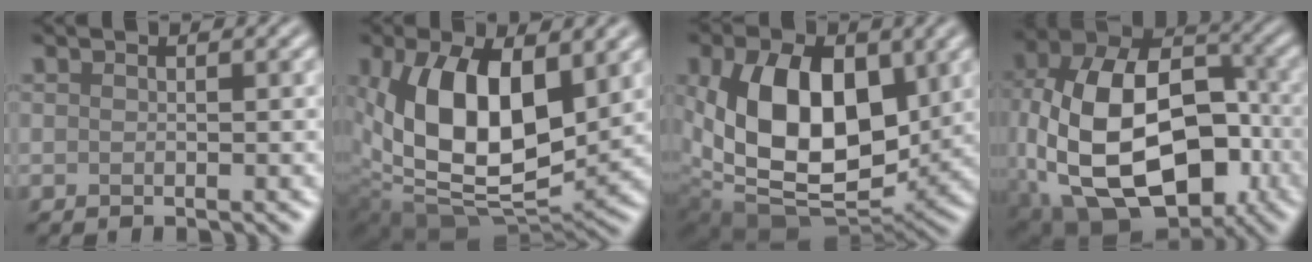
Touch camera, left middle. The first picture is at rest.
{"total": 11.9, "force": [2.3, 6.6, 9.7], "torque": [-0.180, -0.015, 0.044]}
{"total": 12.1, "force": [1.7, 7.7, 9.2], "torque": [-0.165, -0.020, 0.039]}
{"total": 18.0, "force": [-3.3, 11.6, 13.3], "torque": [-0.237, -0.016, -0.037]}